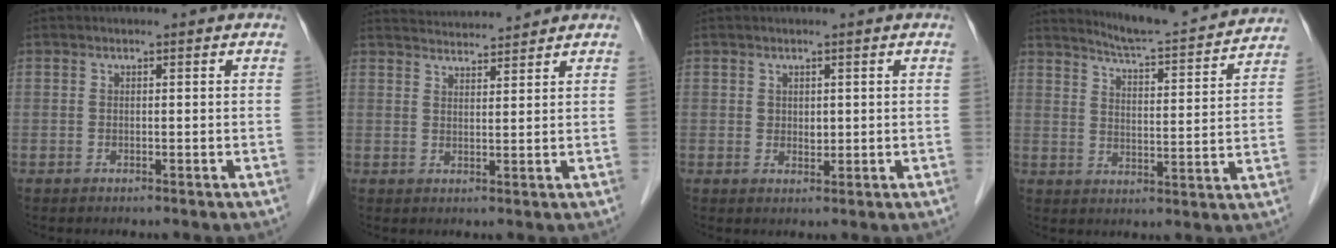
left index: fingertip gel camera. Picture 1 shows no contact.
{"total": 6.0, "force": [5.9, 0.0, 0.8], "torque": [-0.020, 0.020, 0.092]}
{"total": 1.3, "force": [0.3, 1.1, 0.7], "torque": [-0.010, -0.007, 0.008]}
{"total": 13.9, "force": [13.4, 0.3, 3.8], "torque": [-0.064, -0.018, 0.177]}